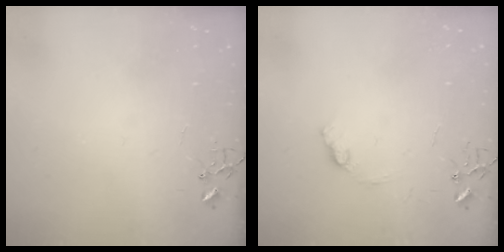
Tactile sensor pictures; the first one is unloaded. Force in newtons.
{"total": 7.2, "press": 7.1, "slide": 0.8}